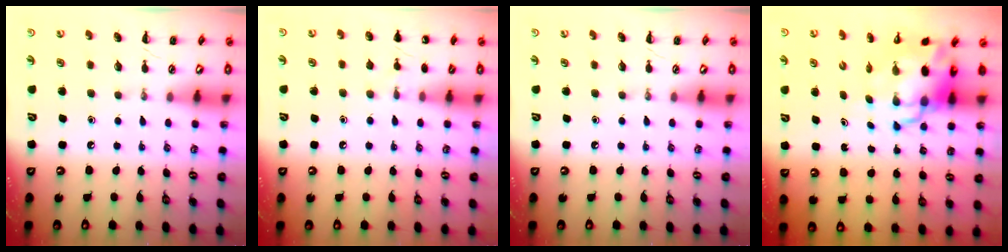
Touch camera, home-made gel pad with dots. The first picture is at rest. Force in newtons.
{"total": 6.7, "press": 6.4, "slide": 1.9}
{"total": 0.0}
{"total": 9.5, "press": 9.2, "slide": 2.4}